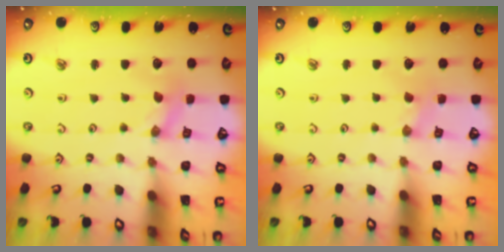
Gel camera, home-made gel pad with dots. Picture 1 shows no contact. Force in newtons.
{"total": 0.0}